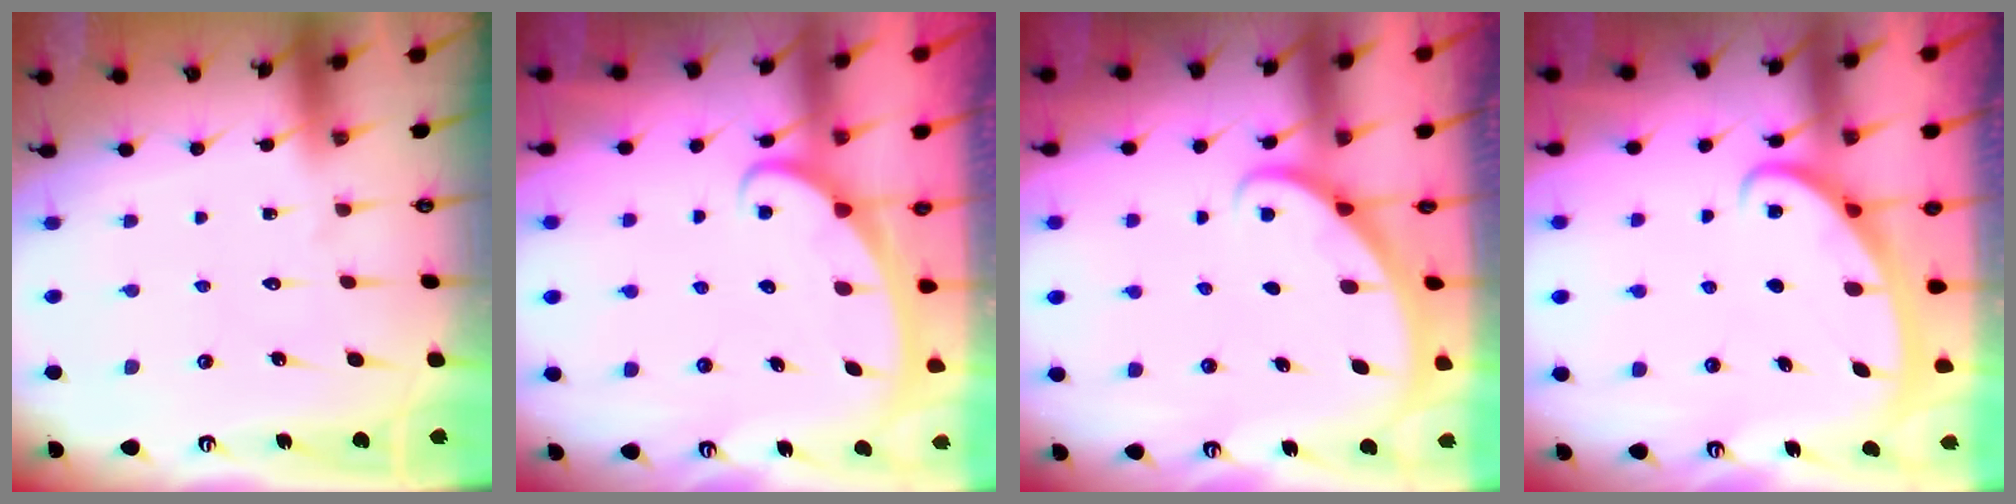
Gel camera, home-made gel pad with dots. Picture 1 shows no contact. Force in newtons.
{"total": 2.6, "press": 2.6, "slide": 0.4}
{"total": 1.9, "press": 1.9, "slide": 0.1}
{"total": 2.5, "press": 2.5, "slide": 0.4}